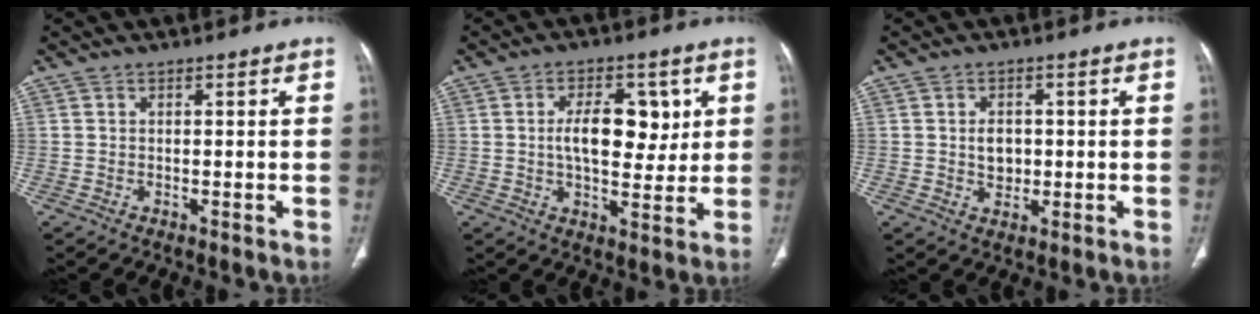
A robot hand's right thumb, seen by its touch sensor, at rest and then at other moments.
{"total": 10.8, "force": [2.0, 6.0, 8.7], "torque": [-0.100, -0.008, 0.033]}
{"total": 3.9, "force": [0.1, 3.0, 2.5], "torque": [-0.023, 0.002, 0.003]}